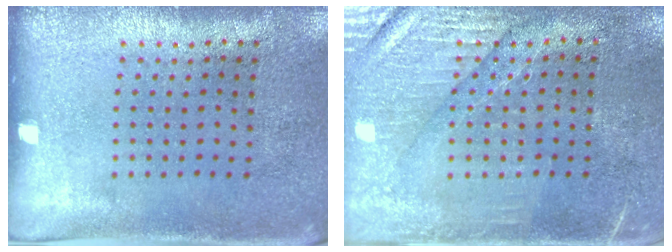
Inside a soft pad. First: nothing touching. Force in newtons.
{"total": 3.4, "press": 3.1, "slide": 1.4}